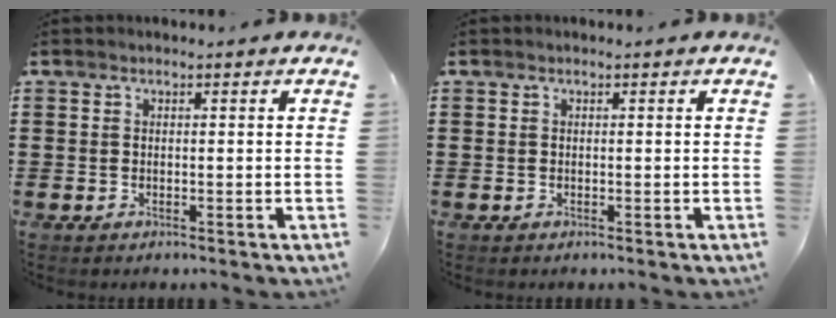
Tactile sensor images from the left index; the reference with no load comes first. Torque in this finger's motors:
{"motor_torque": [0.00, 0.00, 0.00, 0.00]}